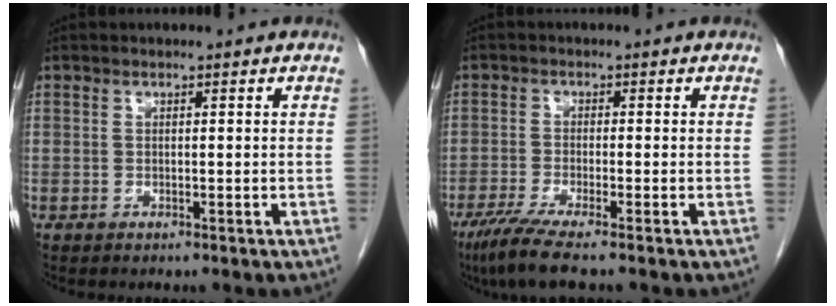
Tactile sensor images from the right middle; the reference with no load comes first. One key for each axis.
{"total": 5.8, "fx": -4.2, "fy": -0.2, "fz": 3.9, "tx": -0.073, "ty": -0.018, "tz": -0.080}